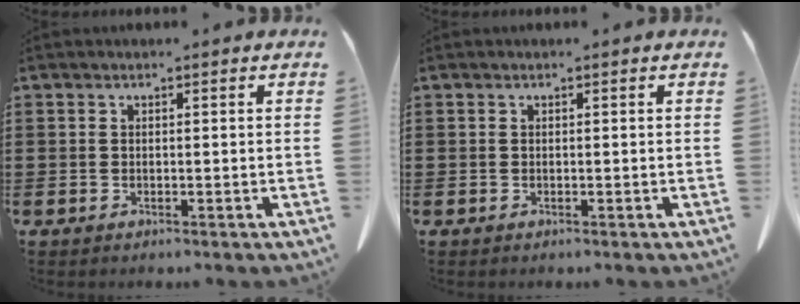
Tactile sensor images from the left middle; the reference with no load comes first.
{"total": 0.0}